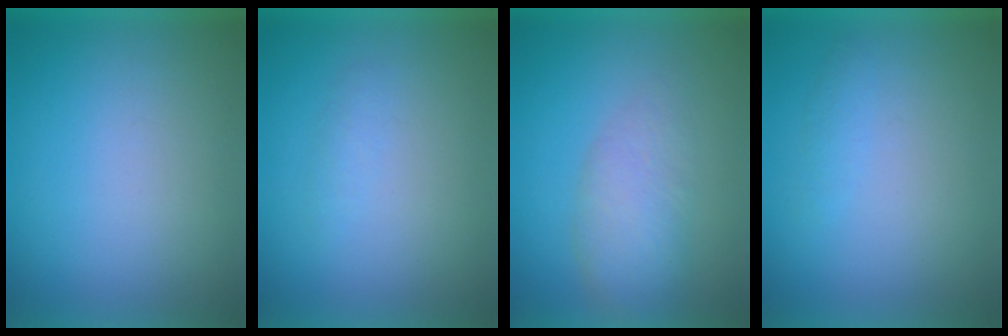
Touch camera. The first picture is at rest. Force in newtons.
{"total": 1.2}
{"total": 4.3}
{"total": 1.4}